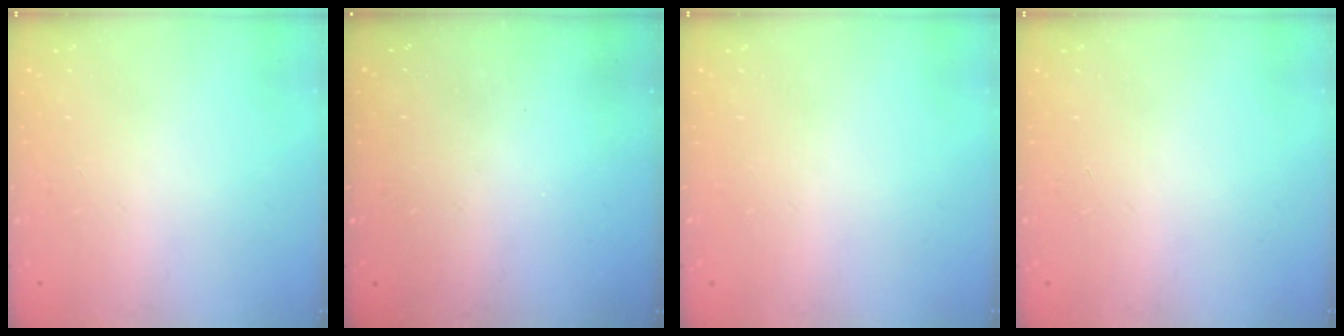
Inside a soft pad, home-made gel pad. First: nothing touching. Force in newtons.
{"total": 3.2, "press": 3.2, "slide": 0.2}
{"total": 0.0}
{"total": 0.0}